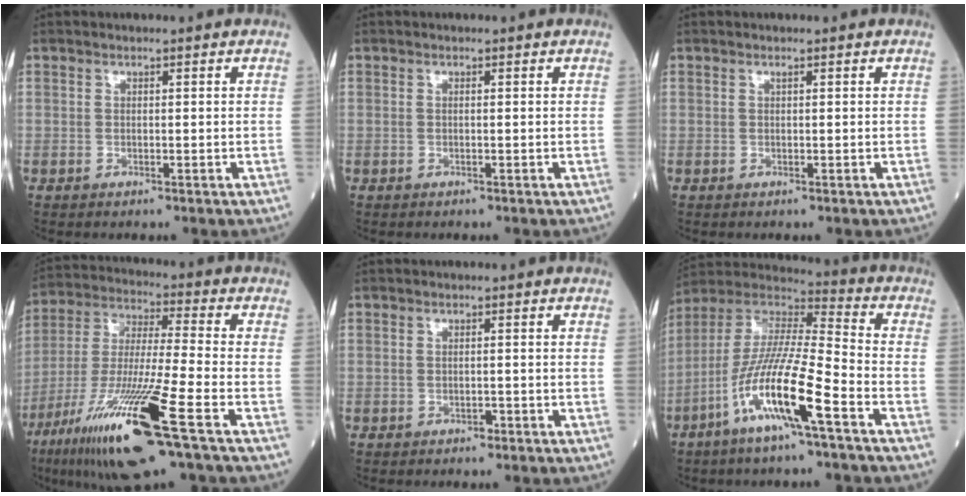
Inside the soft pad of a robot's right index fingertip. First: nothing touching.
{"total": 0.0}
{"total": 0.0}
{"total": 19.5, "force": [-9.9, 0.2, 16.8], "torque": [-0.345, -0.050, -0.181]}
{"total": 0.6, "force": [-0.3, 0.3, 0.3], "torque": [-0.009, 0.001, -0.002]}
{"total": 15.1, "force": [-6.9, 0.6, 13.4], "torque": [-0.275, -0.013, -0.134]}